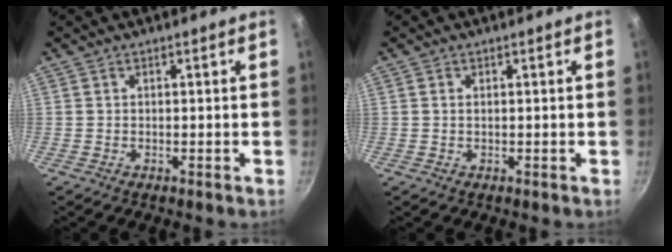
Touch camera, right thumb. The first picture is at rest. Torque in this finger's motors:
{"motor_torque": [-0.56, 0.31, -0.54, 0.27, 0.06]}